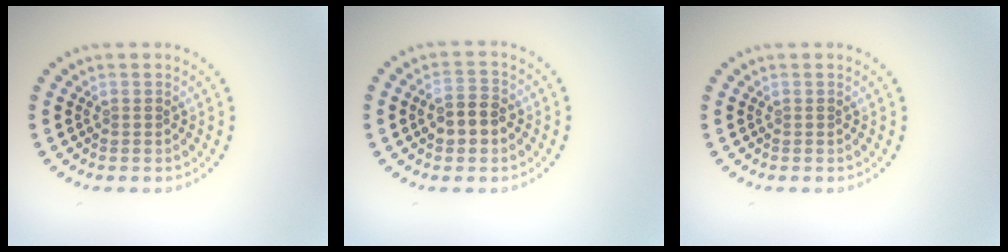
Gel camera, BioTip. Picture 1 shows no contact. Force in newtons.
{"total": 2.9, "press": 2.9, "slide": 0.4}
{"total": 0.0}